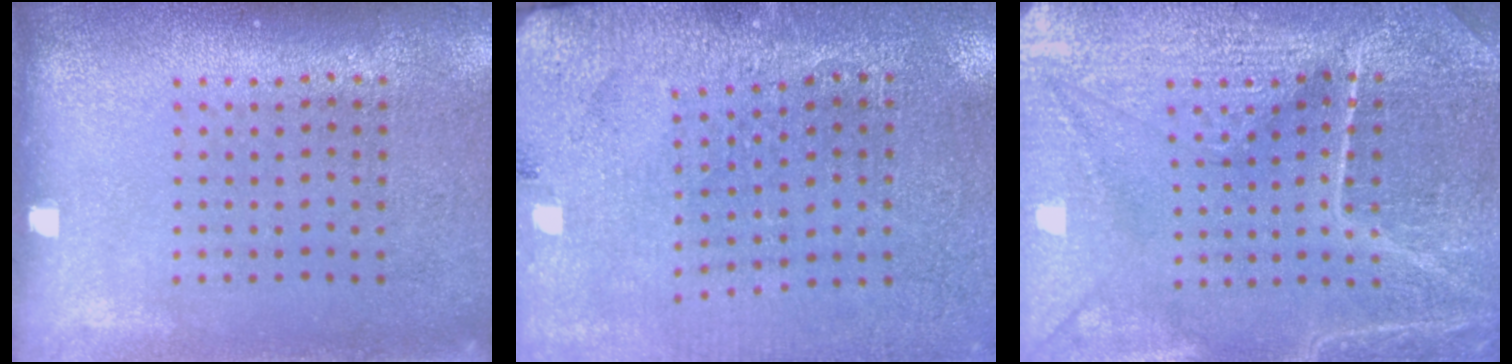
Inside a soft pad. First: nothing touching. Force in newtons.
{"total": 2.8, "press": 2.8, "slide": 0.2}
{"total": 4.9, "press": 4.6, "slide": 1.6}